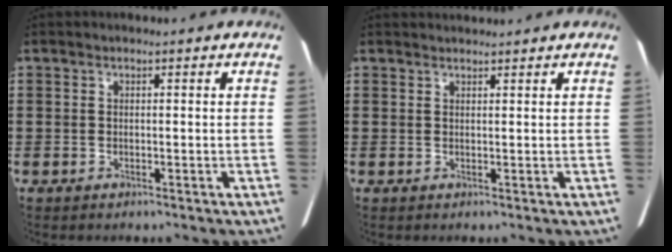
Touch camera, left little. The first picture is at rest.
{"total": 1.1, "force": [1.1, 0.0, 0.1], "torque": [0.006, -0.003, 0.018]}